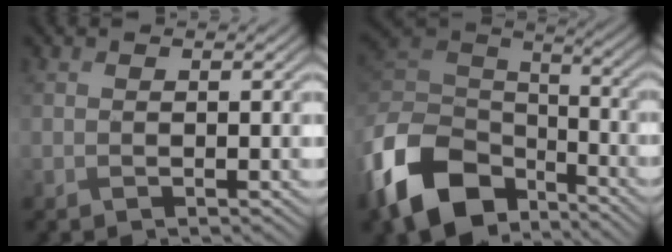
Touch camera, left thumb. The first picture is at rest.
{"total": 15.0, "force": [-8.7, 9.3, 8.0], "torque": [-0.216, -0.022, -0.173]}